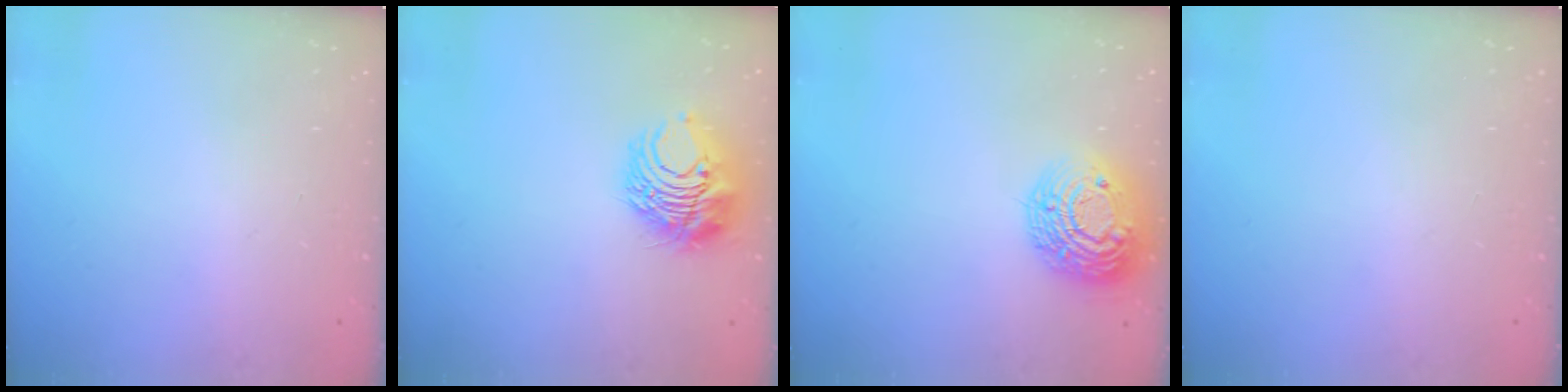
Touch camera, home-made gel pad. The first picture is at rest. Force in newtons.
{"total": 10.3, "press": 10.3, "slide": 0.6}
{"total": 15.1, "press": 15.0, "slide": 1.0}
{"total": 0.0}